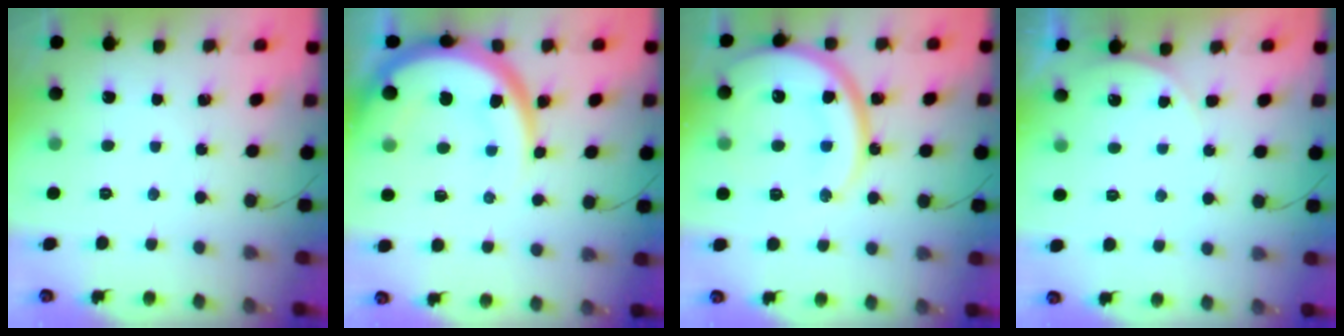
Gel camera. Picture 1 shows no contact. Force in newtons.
{"total": 16.4, "press": 16.3, "slide": 1.5}
{"total": 20.8, "press": 20.8, "slide": 1.6}
{"total": 3.3, "press": 3.3, "slide": 0.4}